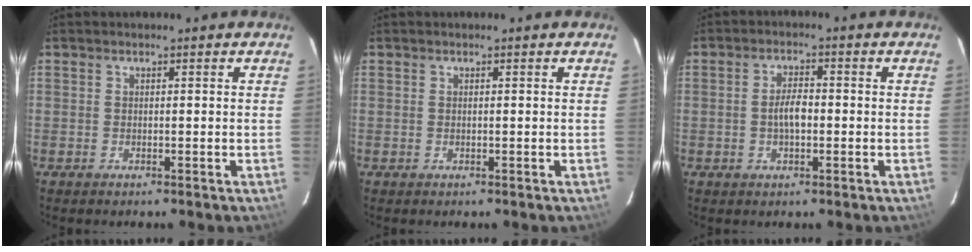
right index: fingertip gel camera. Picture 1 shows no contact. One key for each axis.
{"total": 0.0}
{"total": 3.8, "fx": -0.7, "fy": 1.6, "fz": 3.4, "tx": -0.064, "ty": 0.006, "tz": -0.010}